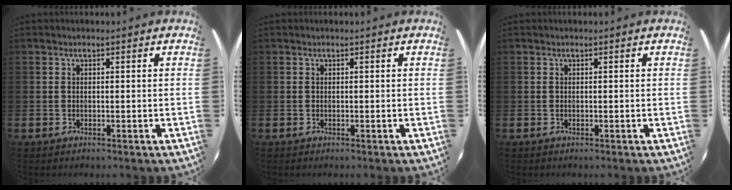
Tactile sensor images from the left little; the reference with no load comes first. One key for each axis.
{"total": 0.0}
{"total": 0.0}